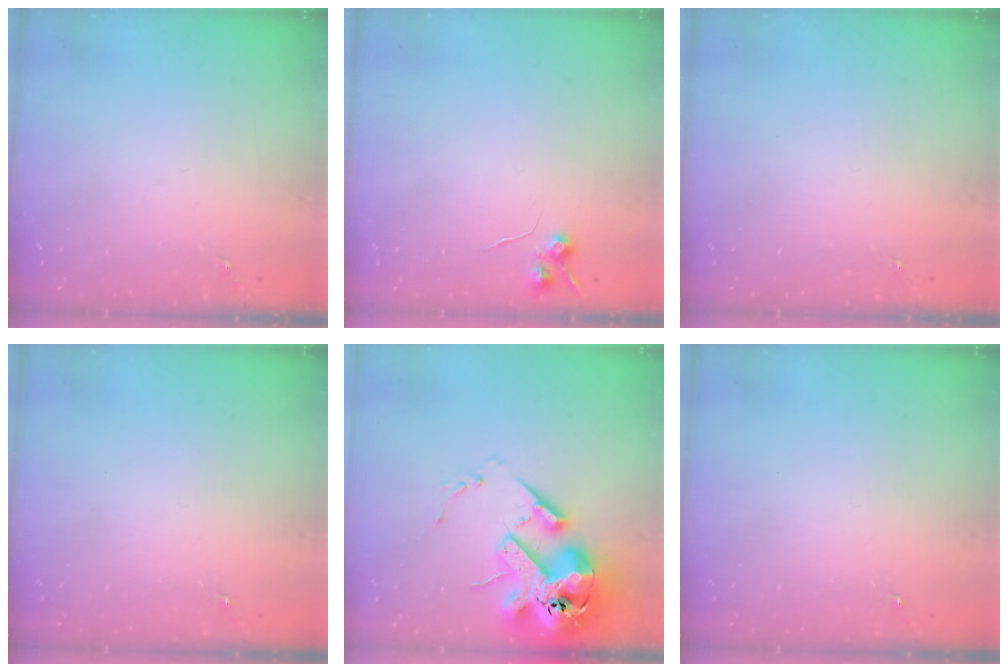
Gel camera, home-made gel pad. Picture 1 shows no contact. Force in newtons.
{"total": 6.1, "press": 6.1, "slide": 0.8}
{"total": 0.0}
{"total": 0.0}
{"total": 21.9, "press": 21.5, "slide": 4.0}
{"total": 0.0}